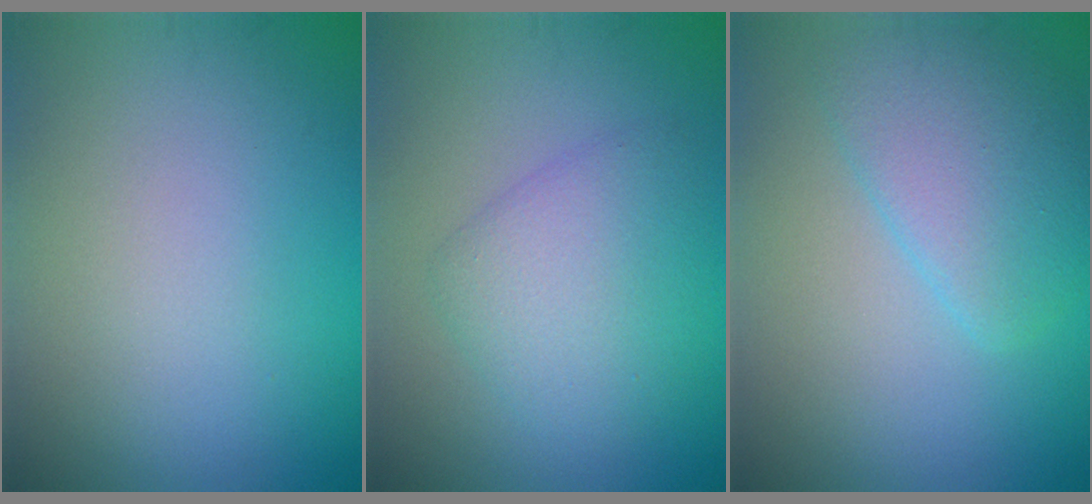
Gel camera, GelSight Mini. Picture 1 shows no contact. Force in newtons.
{"total": 3.9, "press": 3.9, "slide": 0.2}
{"total": 4.2, "press": 4.2, "slide": 0.3}